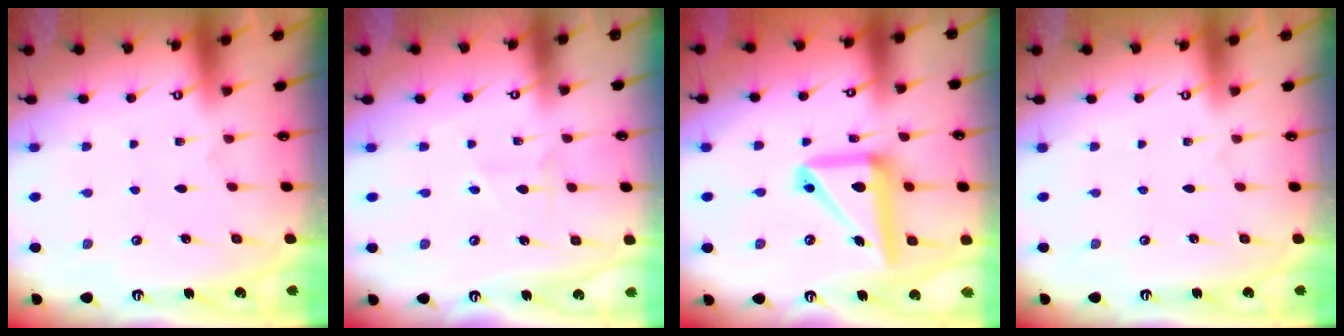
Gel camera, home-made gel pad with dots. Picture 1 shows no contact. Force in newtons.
{"total": 1.6, "press": 1.5, "slide": 0.7}
{"total": 15.0, "press": 14.9, "slide": 2.1}
{"total": 0.0}